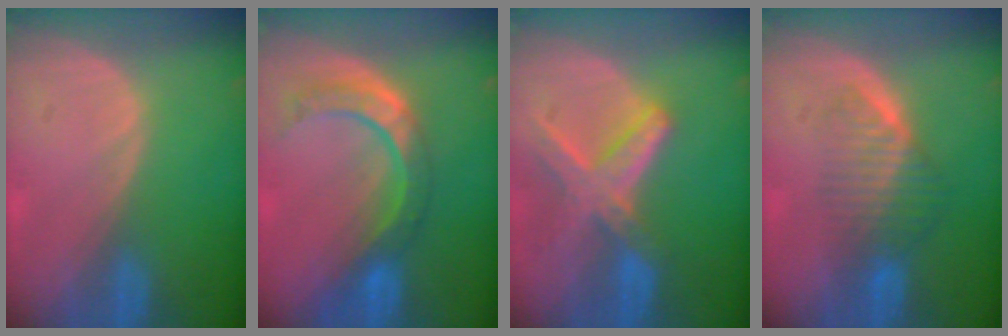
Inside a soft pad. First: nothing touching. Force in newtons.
{"total": 8.5, "press": 7.2, "slide": 4.6}
{"total": 8.2, "press": 7.1, "slide": 4.1}
{"total": 6.5, "press": 5.7, "slide": 3.1}